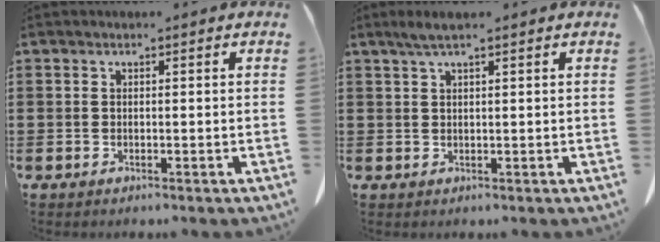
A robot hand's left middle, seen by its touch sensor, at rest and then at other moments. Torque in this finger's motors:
{"motor_torque": [0.19, -0.12, 0.05, 0.03]}